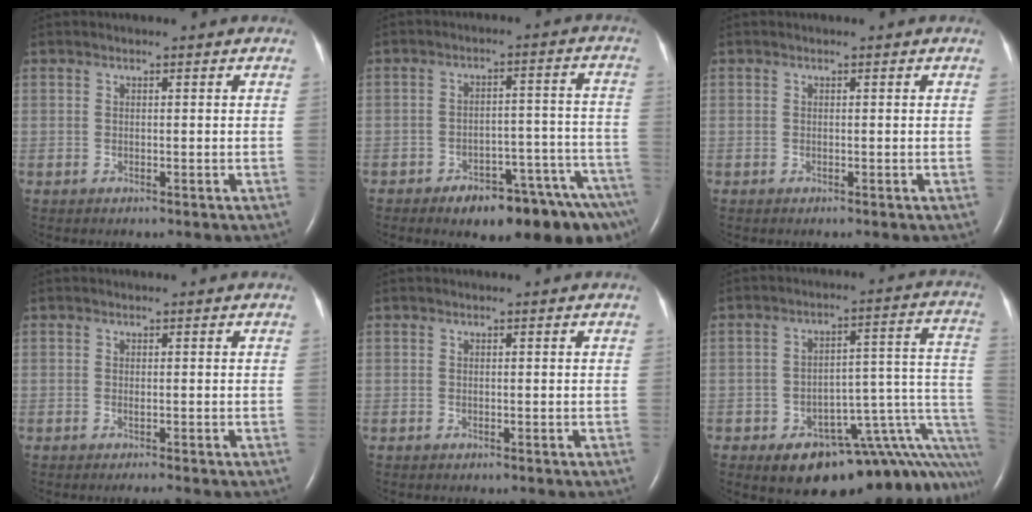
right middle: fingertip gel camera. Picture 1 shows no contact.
{"total": 14.8, "force": [-11.1, 3.7, 9.1], "torque": [-0.050, 0.042, -0.146]}
{"total": 0.0}
{"total": 0.9, "force": [-0.6, -0.5, 0.5], "torque": [-0.006, 0.001, -0.014]}
{"total": 0.0}
{"total": 19.9, "force": [-11.9, 7.2, 14.2], "torque": [-0.069, 0.070, -0.138]}